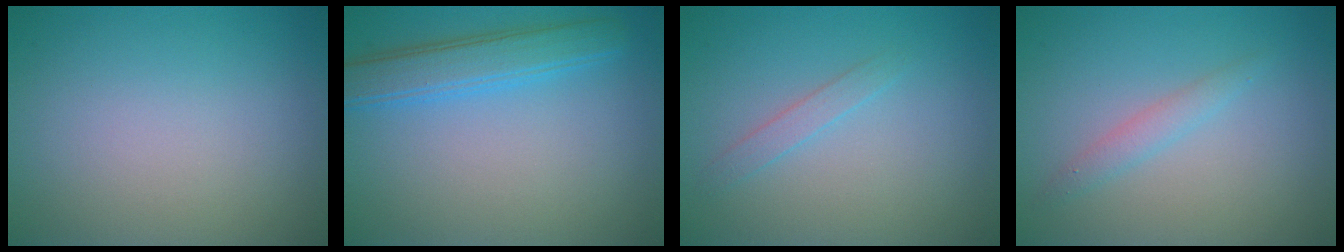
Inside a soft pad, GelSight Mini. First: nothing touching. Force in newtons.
{"total": 3.7, "press": 3.7, "slide": 0.1}
{"total": 1.2, "press": 1.2, "slide": 0.1}
{"total": 1.4, "press": 1.4, "slide": 0.1}